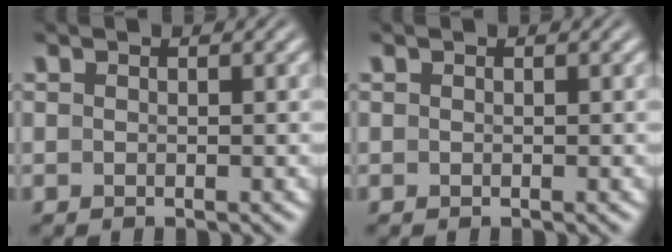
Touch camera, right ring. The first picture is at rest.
{"total": 0.0}